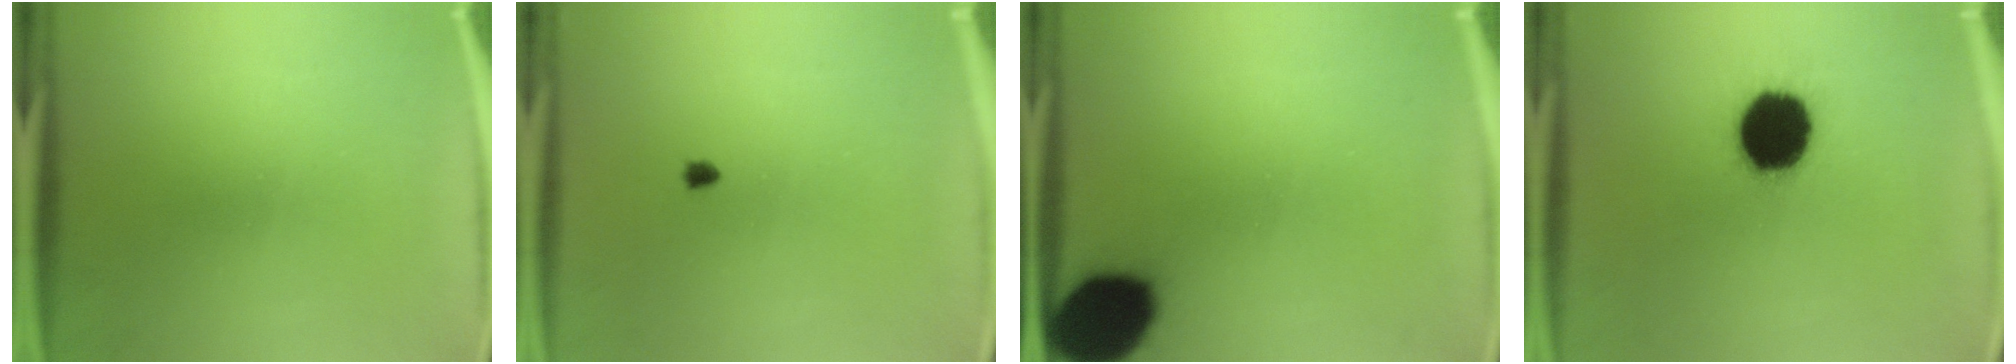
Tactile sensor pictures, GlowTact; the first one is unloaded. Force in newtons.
{"total": 0.6}
{"total": 16.8}
{"total": 18.4}